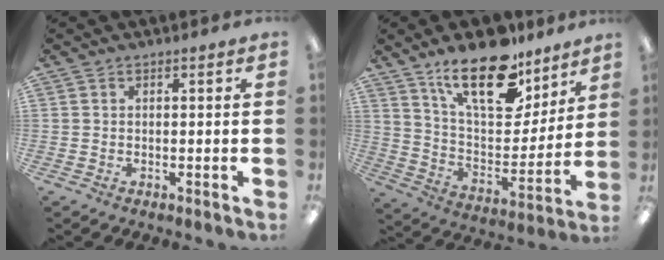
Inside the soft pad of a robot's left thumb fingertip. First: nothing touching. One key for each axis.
{"total": 21.7, "fx": 15.1, "fy": 9.3, "fz": 12.5, "tx": -0.207, "ty": -0.090, "tz": 0.262}